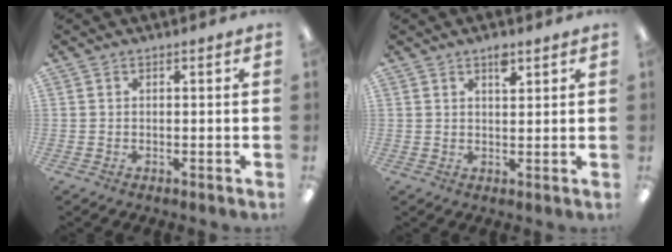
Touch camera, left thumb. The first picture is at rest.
{"total": 3.2, "force": [2.3, 1.1, 1.9], "torque": [-0.017, -0.011, 0.035]}